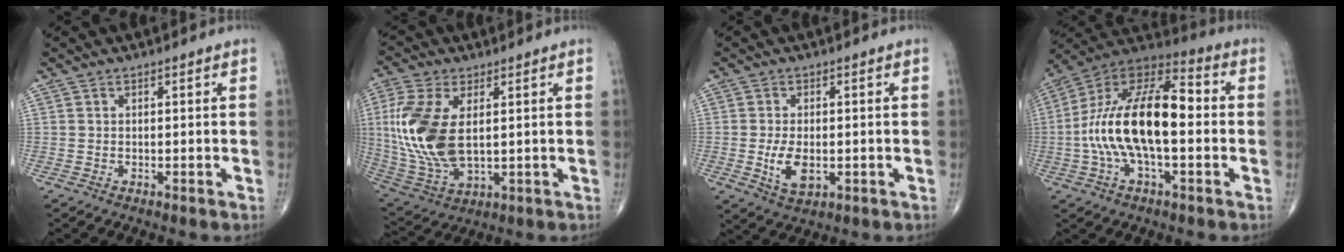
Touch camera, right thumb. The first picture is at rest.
{"total": 16.2, "force": [2.0, 8.6, 13.6], "torque": [-0.305, -0.014, 0.051]}
{"total": 5.9, "force": [-1.0, 3.2, 4.8], "torque": [-0.085, -0.009, -0.012]}
{"total": 20.6, "force": [-1.3, 9.3, 18.3], "torque": [-0.333, 0.045, -0.031]}